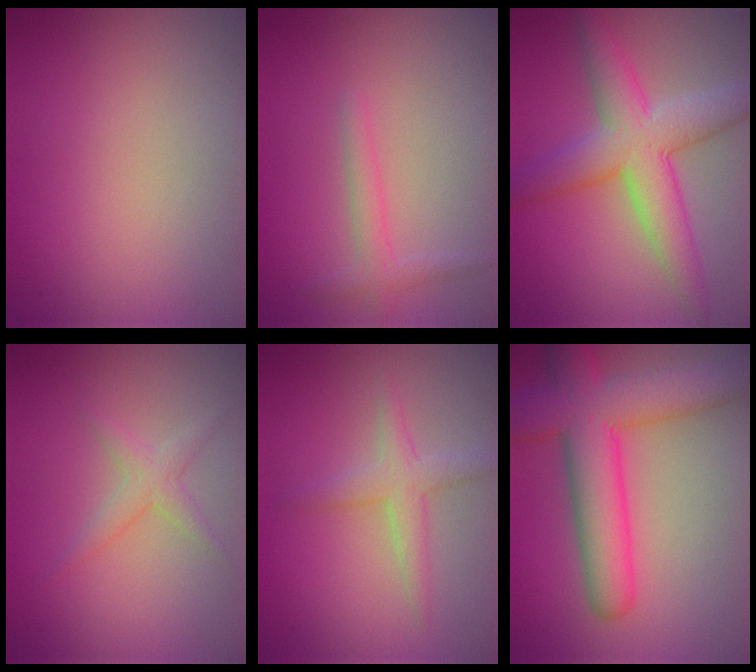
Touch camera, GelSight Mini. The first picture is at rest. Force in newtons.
{"total": 1.3, "press": 1.3, "slide": 0.1}
{"total": 6.8, "press": 6.8, "slide": 0.3}
{"total": 1.6, "press": 1.6, "slide": 0.1}
{"total": 2.5, "press": 2.5, "slide": 0.1}
{"total": 9.1, "press": 9.1, "slide": 0.3}